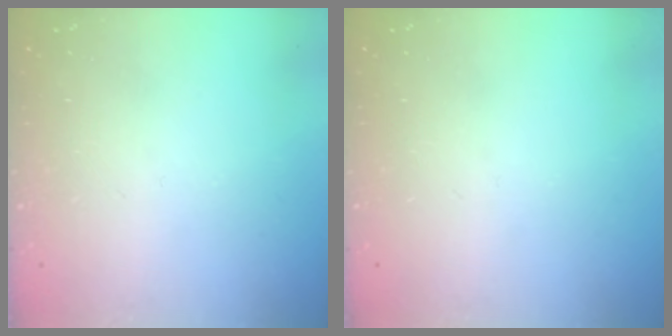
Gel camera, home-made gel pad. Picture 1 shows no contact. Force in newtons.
{"total": 0.0}